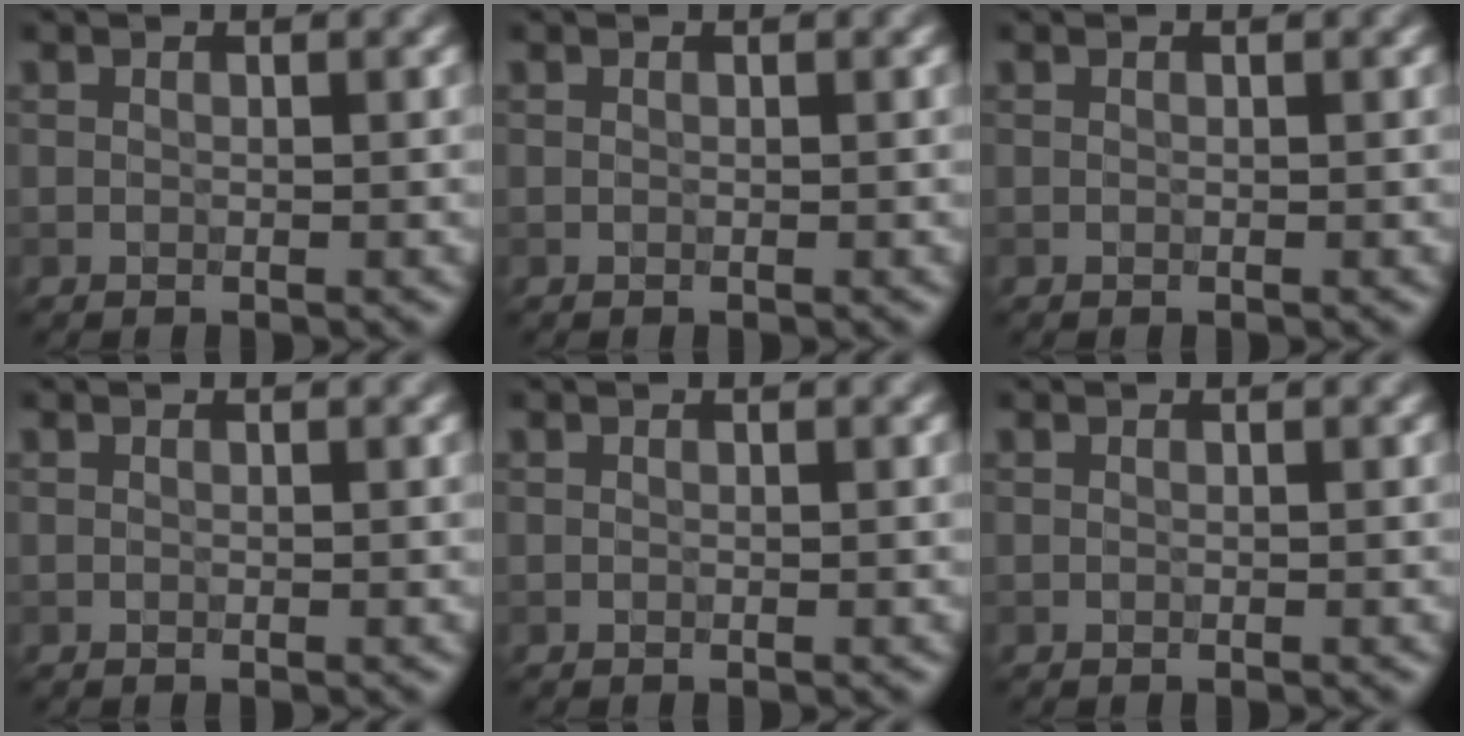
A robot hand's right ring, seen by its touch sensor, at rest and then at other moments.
{"total": 0.0}
{"total": 0.0}
{"total": 0.0}
{"total": 0.0}
{"total": 0.0}